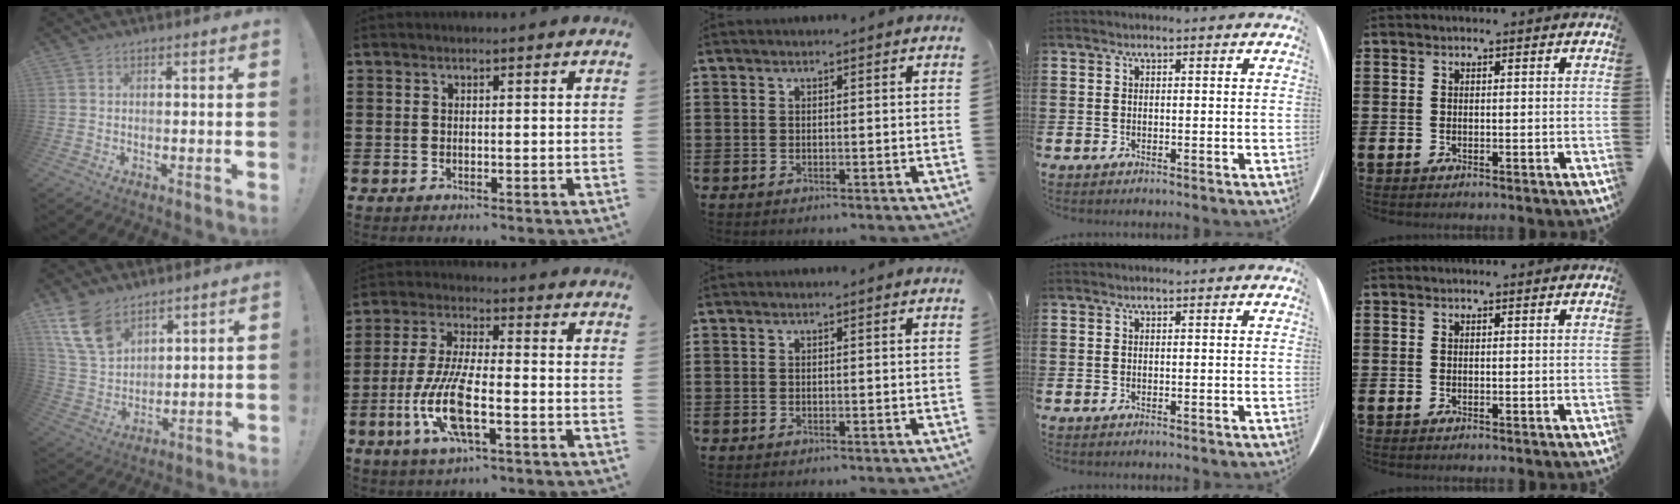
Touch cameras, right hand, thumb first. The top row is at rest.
{"thumb": {"total": 13.3, "force": [8.5, 8.0, 6.3], "torque": [-0.141, -0.038, 0.170]}, "index": {"total": 10.6, "force": [-3.7, 3.1, 9.4], "torque": [-0.214, -0.016, -0.071]}}